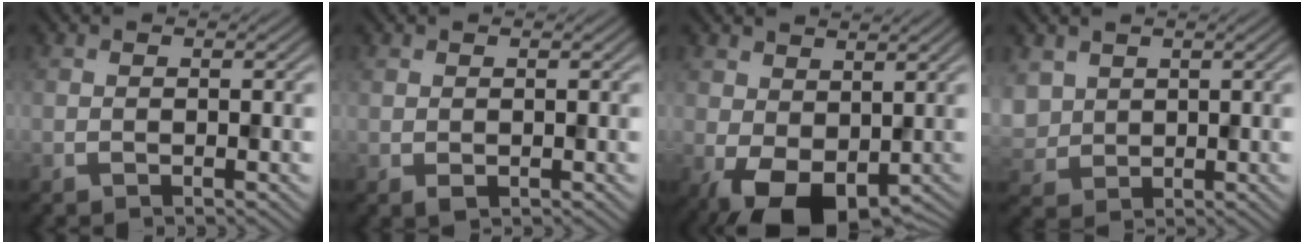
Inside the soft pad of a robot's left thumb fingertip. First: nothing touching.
{"total": 0.8, "force": [0.1, 0.6, 0.5], "torque": [-0.011, -0.001, 0.007]}
{"total": 8.2, "force": [-0.5, 5.2, 6.3], "torque": [-0.118, -0.017, -0.003]}
{"total": 4.2, "force": [1.7, 3.3, 2.0], "torque": [-0.071, -0.003, 0.037]}